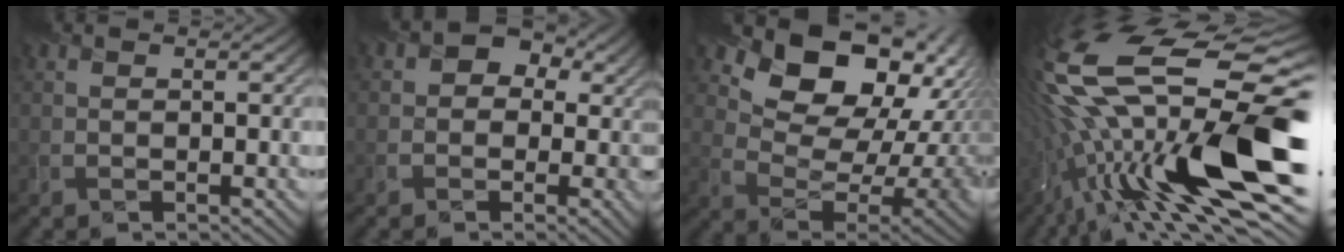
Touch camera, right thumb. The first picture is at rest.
{"total": 8.6, "force": [0.4, 7.5, 4.2], "torque": [-0.060, 0.011, -0.024]}
{"total": 17.8, "force": [9.9, 10.9, 10.0], "torque": [-0.169, 0.025, 0.169]}
{"total": 21.8, "force": [-3.1, 7.5, 20.3], "torque": [-0.386, -0.023, -0.061]}